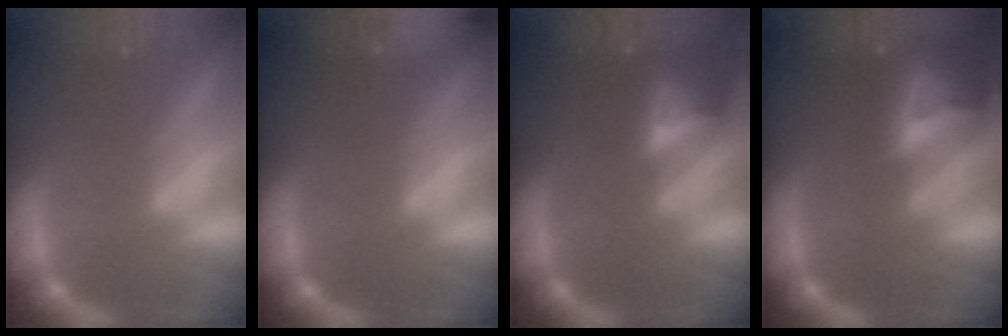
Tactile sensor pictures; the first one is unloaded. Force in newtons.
{"total": 7.5}
{"total": 5.5}
{"total": 8.4}